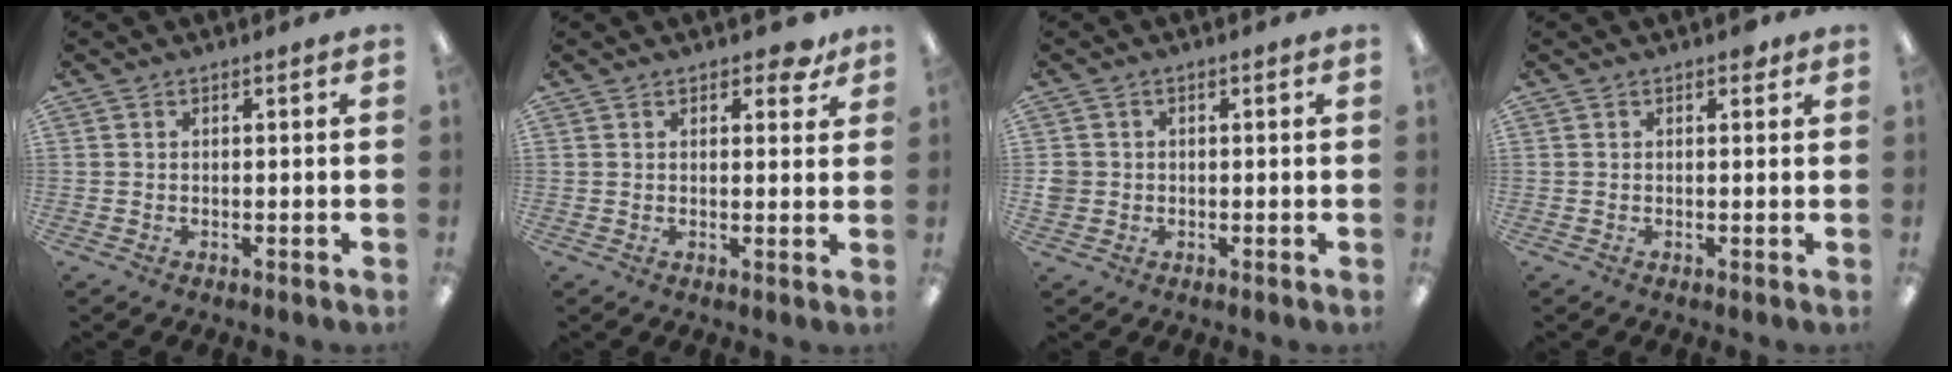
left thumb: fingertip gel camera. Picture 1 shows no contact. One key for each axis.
{"total": 4.1, "fx": 2.6, "fy": 2.1, "fz": 2.3, "tx": -0.019, "ty": -0.006, "tz": 0.040}
{"total": 2.4, "fx": -0.2, "fy": 2.4, "fz": 0.5, "tx": -0.010, "ty": 0.005, "tz": -0.006}
{"total": 1.5, "fx": 0.9, "fy": 0.8, "fz": 0.9, "tx": -0.003, "ty": -0.003, "tz": 0.012}